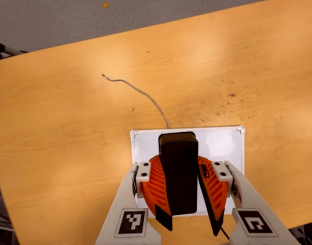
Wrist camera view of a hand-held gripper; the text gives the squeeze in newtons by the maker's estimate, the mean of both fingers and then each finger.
{"total": 11.4, "left": 11.2, "right": 11.6}